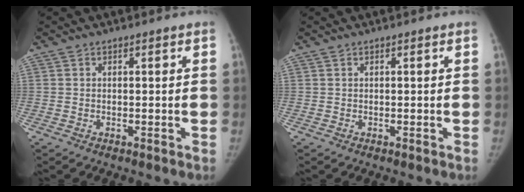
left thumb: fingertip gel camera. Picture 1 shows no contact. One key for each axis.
{"total": 0.0}